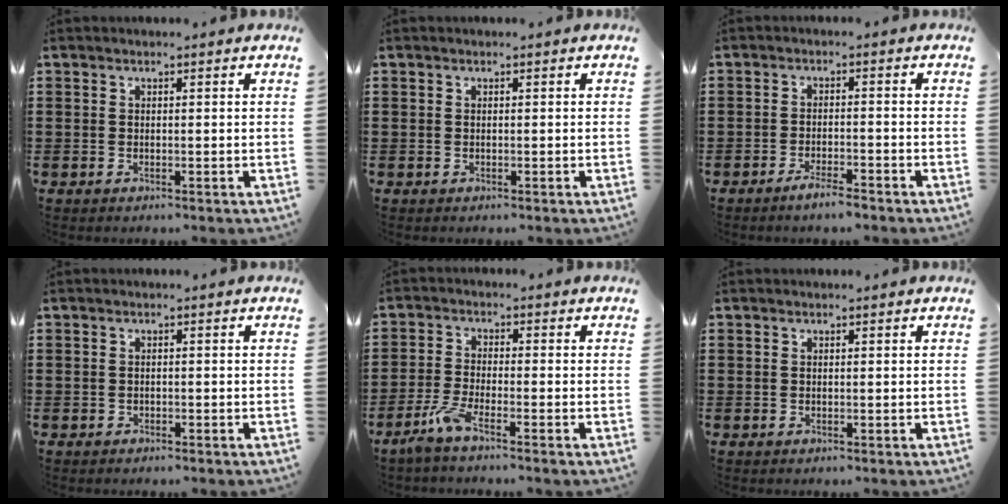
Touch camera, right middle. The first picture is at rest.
{"total": 0.0}
{"total": 2.9, "force": [-2.3, 0.2, 1.7], "torque": [-0.028, 0.003, -0.041]}
{"total": 0.5, "force": [-0.5, 0.2, 0.1], "torque": [-0.004, -0.001, -0.010]}
{"total": 4.3, "force": [-2.8, 0.6, 3.2], "torque": [-0.089, -0.010, -0.060]}
{"total": 0.0}